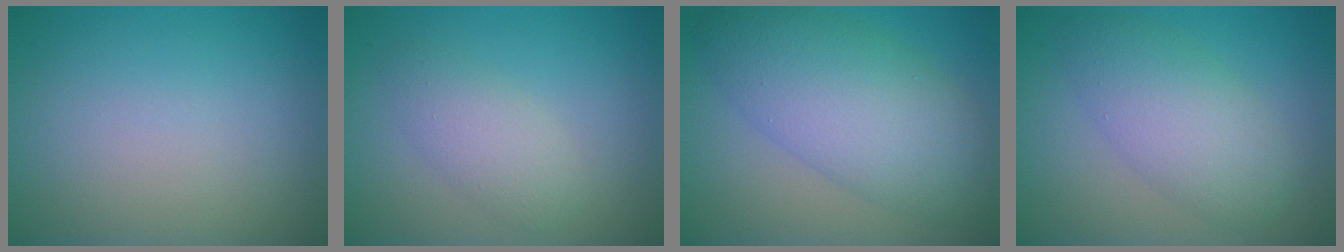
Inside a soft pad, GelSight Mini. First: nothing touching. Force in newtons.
{"total": 2.7, "press": 2.7, "slide": 0.0}
{"total": 8.4, "press": 8.4, "slide": 0.2}
{"total": 5.0, "press": 5.0, "slide": 0.2}